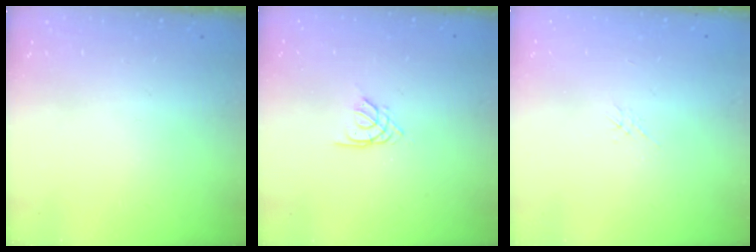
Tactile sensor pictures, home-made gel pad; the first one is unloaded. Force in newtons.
{"total": 2.5, "press": 2.4, "slide": 0.5}
{"total": 1.7, "press": 1.6, "slide": 0.4}